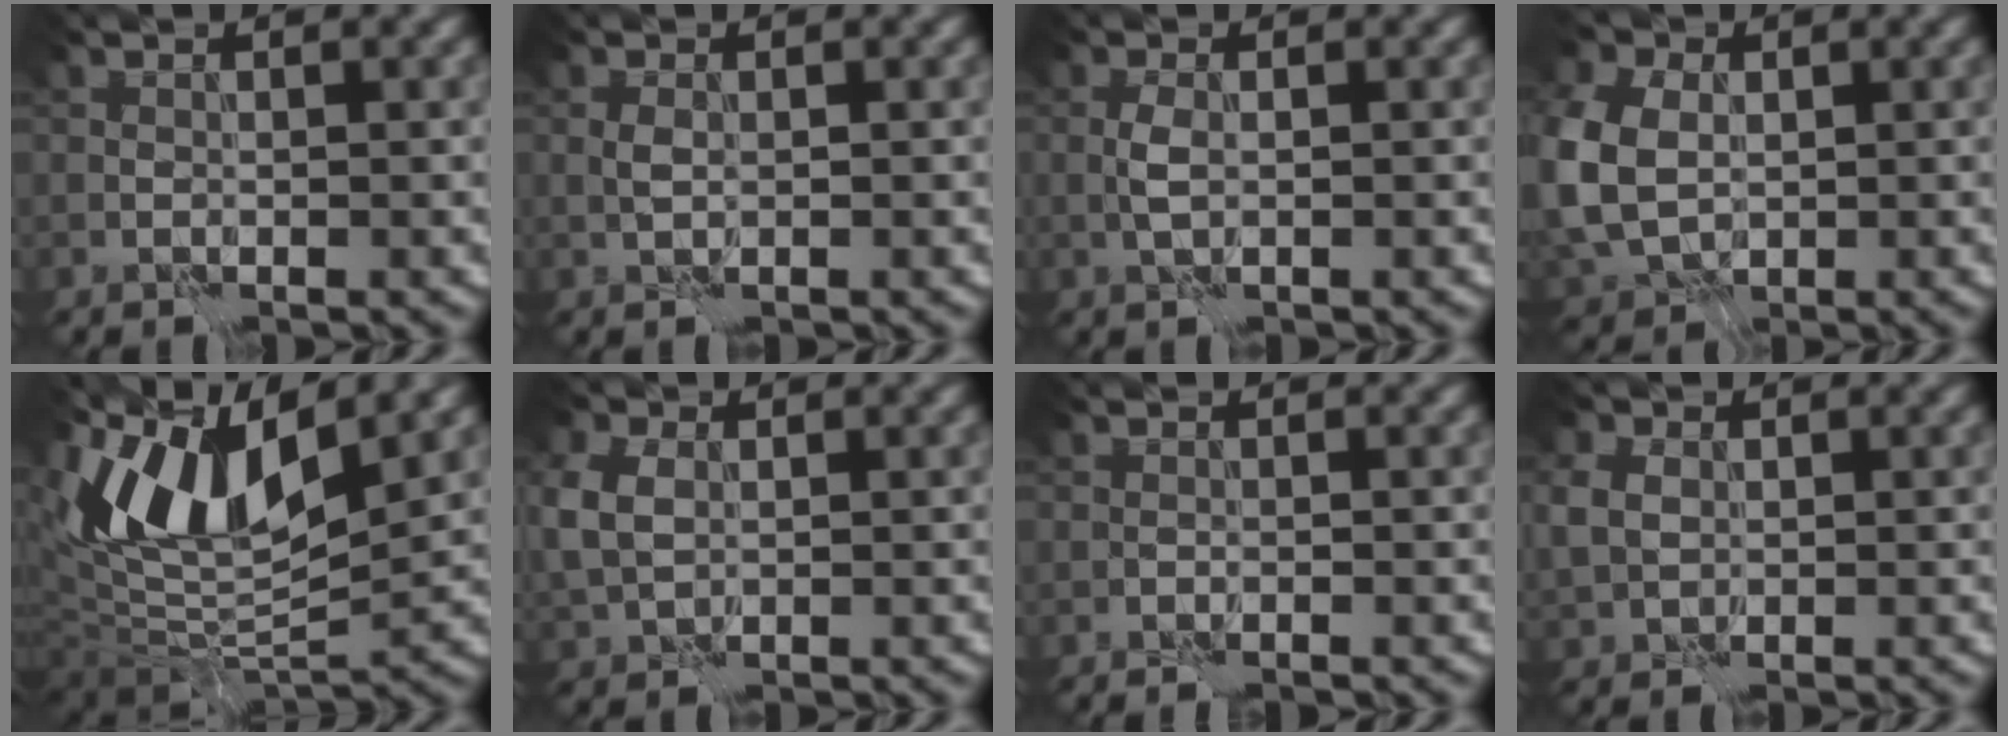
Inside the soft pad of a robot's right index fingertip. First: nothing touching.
{"total": 0.7, "force": [0.0, 0.3, 0.6], "torque": [-0.014, 0.000, -0.001]}
{"total": 1.0, "force": [-0.1, 0.3, 1.0], "torque": [-0.022, 0.001, -0.004]}
{"total": 9.1, "force": [0.4, 7.3, 5.5], "torque": [-0.147, -0.003, -0.004]}
{"total": 10.6, "force": [4.8, 4.2, 8.5], "torque": [-0.155, 0.002, 0.088]}
{"total": 3.8, "force": [0.6, 3.0, 2.4], "torque": [-0.071, 0.001, 0.012]}
{"total": 0.5, "force": [-0.5, -0.2, 0.0], "torque": [0.000, 0.000, -0.011]}
{"total": 2.7, "force": [0.5, 2.3, 1.4], "torque": [-0.041, 0.004, 0.008]}